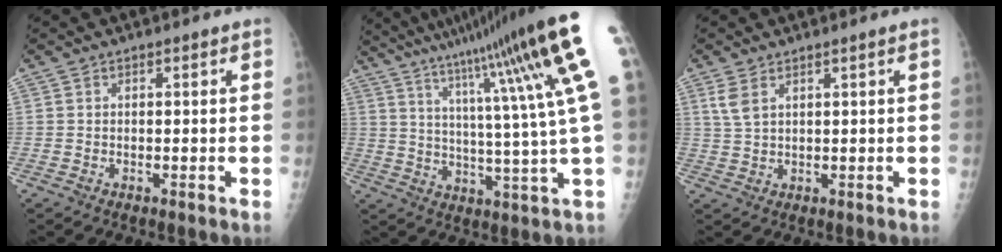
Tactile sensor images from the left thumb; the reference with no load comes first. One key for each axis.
{"total": 24.2, "fx": 14.0, "fy": 0.5, "fz": 19.7, "tx": -0.290, "ty": -0.049, "tz": 0.198}
{"total": 3.4, "fx": 1.9, "fy": 1.2, "fz": 2.6, "tx": -0.061, "ty": 0.001, "tz": 0.050}